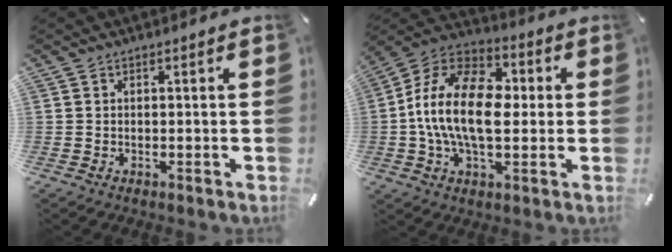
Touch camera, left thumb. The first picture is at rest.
{"total": 18.9, "force": [-0.9, 11.3, 15.0], "torque": [-0.315, 0.007, -0.023]}